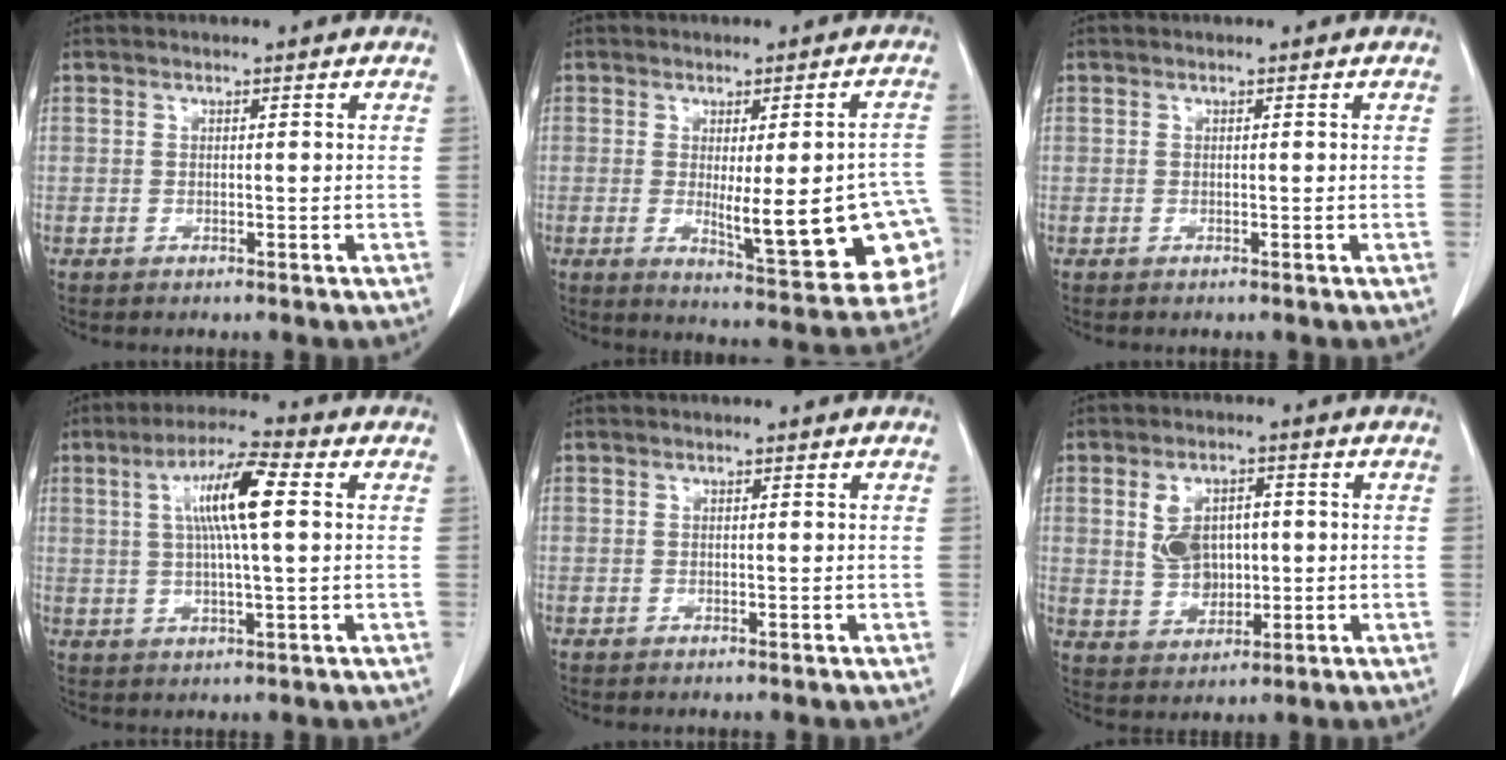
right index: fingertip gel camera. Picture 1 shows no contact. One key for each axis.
{"total": 17.8, "fx": -3.5, "fy": 3.9, "fz": 17.0, "tx": -0.128, "ty": 0.004, "tz": -0.025}
{"total": 0.0}
{"total": 9.4, "fx": 2.0, "fy": 0.7, "fz": 9.2, "tx": -0.171, "ty": 0.011, "tz": 0.033}
{"total": 0.0}
{"total": 6.7, "fx": 0.8, "fy": 4.6, "fz": 4.9, "tx": -0.096, "ty": 0.014, "tz": 0.029}